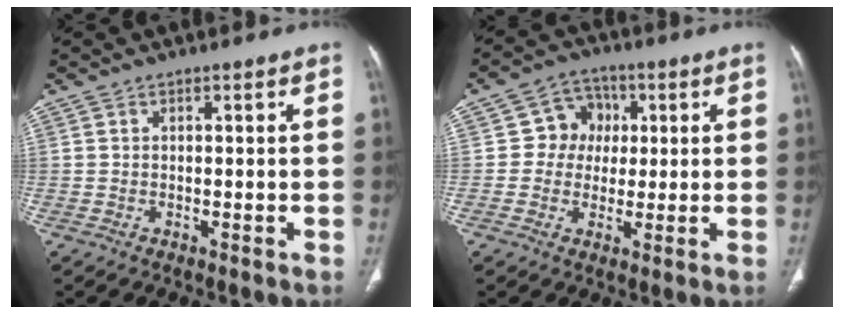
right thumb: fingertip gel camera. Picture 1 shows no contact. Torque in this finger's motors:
{"motor_torque": [-0.26, 0.35, -0.34, -0.03, 0.09]}